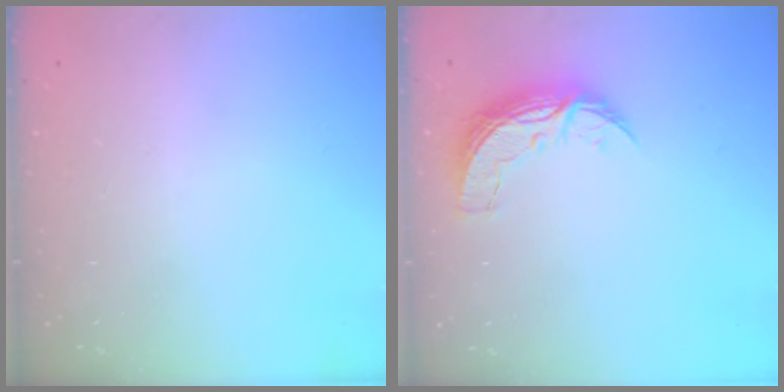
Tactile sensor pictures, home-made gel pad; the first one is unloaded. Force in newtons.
{"total": 7.5, "press": 7.5, "slide": 0.5}